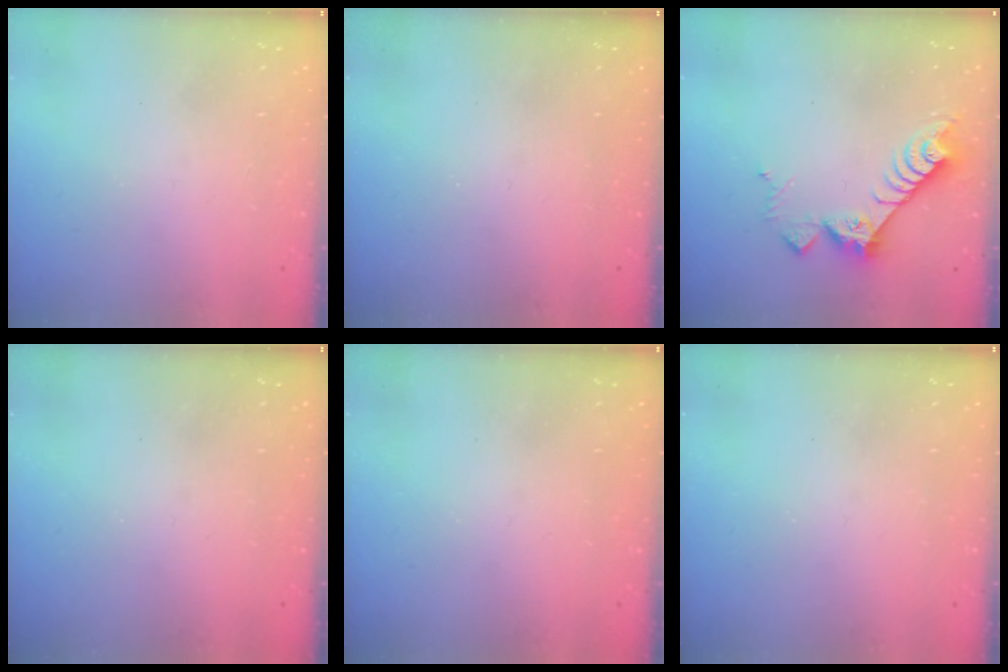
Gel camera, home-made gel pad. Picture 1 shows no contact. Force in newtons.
{"total": 0.0}
{"total": 9.3, "press": 9.3, "slide": 0.8}
{"total": 0.0}
{"total": 0.0}
{"total": 0.0}